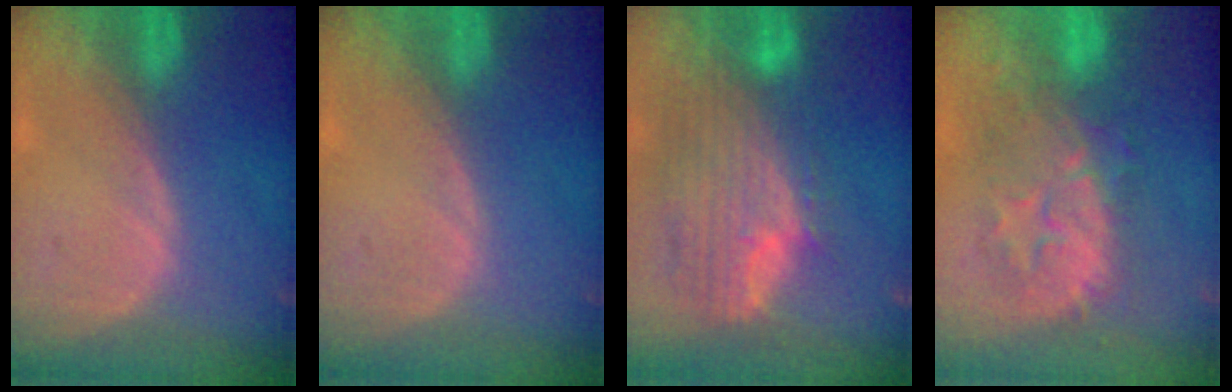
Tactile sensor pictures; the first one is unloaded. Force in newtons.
{"total": 0.0}
{"total": 11.9, "press": 10.2, "slide": 6.2}
{"total": 9.0, "press": 8.9, "slide": 1.1}